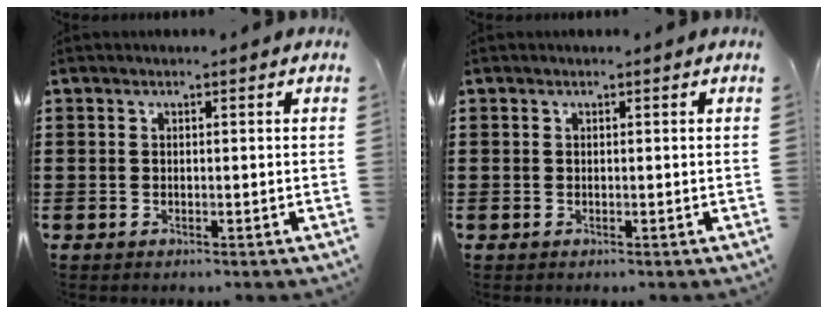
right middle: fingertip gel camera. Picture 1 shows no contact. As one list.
[{"total": 0.0}]